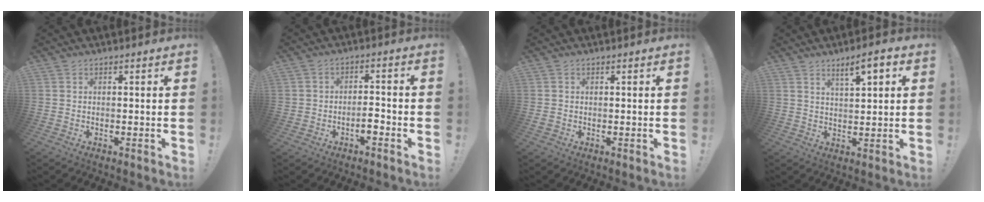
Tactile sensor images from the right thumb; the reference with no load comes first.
{"total": 4.9, "force": [-2.6, 3.1, 2.6], "torque": [-0.030, 0.012, -0.047]}
{"total": 1.0, "force": [0.0, 1.0, 0.2], "torque": [-0.009, 0.005, 0.002]}
{"total": 6.2, "force": [3.6, 1.2, 5.0], "torque": [-0.070, -0.021, 0.054]}